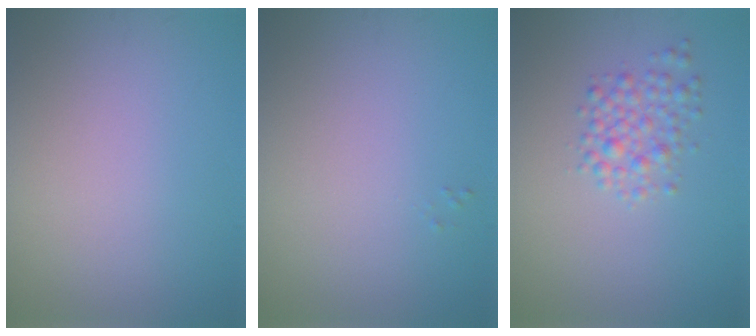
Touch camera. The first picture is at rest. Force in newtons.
{"total": 0.0}
{"total": 2.6, "press": 2.6, "slide": 0.1}